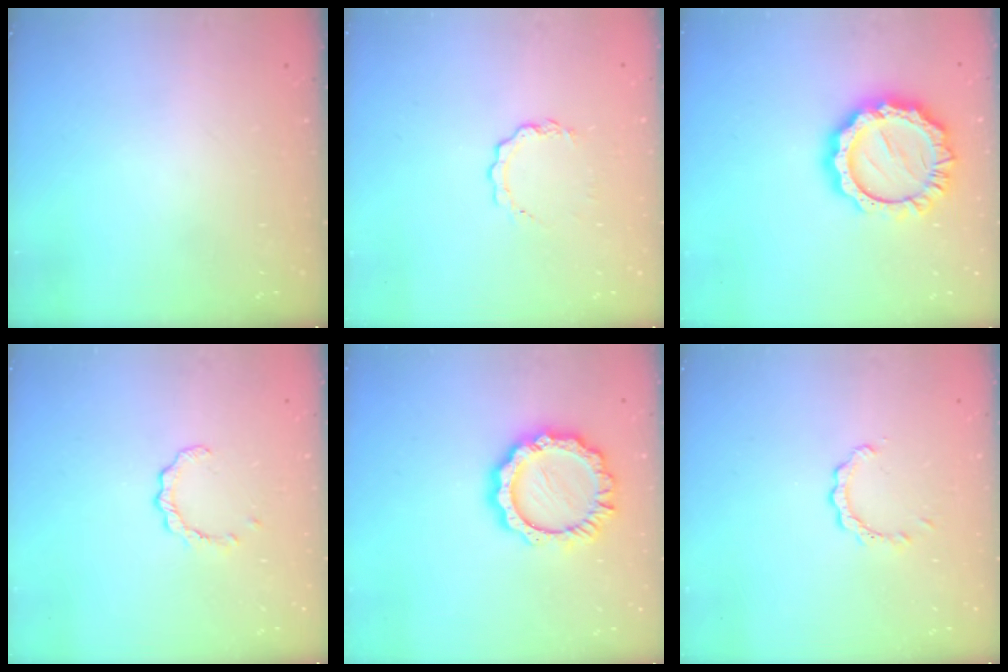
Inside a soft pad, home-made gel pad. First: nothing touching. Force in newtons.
{"total": 5.8, "press": 5.8, "slide": 0.5}
{"total": 15.7, "press": 15.7, "slide": 1.1}
{"total": 1.8, "press": 1.8, "slide": 0.3}
{"total": 12.3, "press": 12.3, "slide": 1.1}
{"total": 2.0, "press": 2.0, "slide": 0.2}